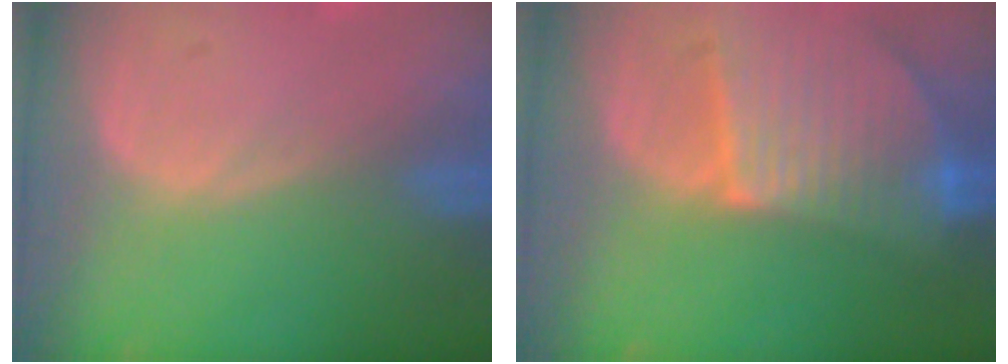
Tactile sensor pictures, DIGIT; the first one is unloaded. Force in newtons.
{"total": 9.4, "press": 8.2, "slide": 4.6}